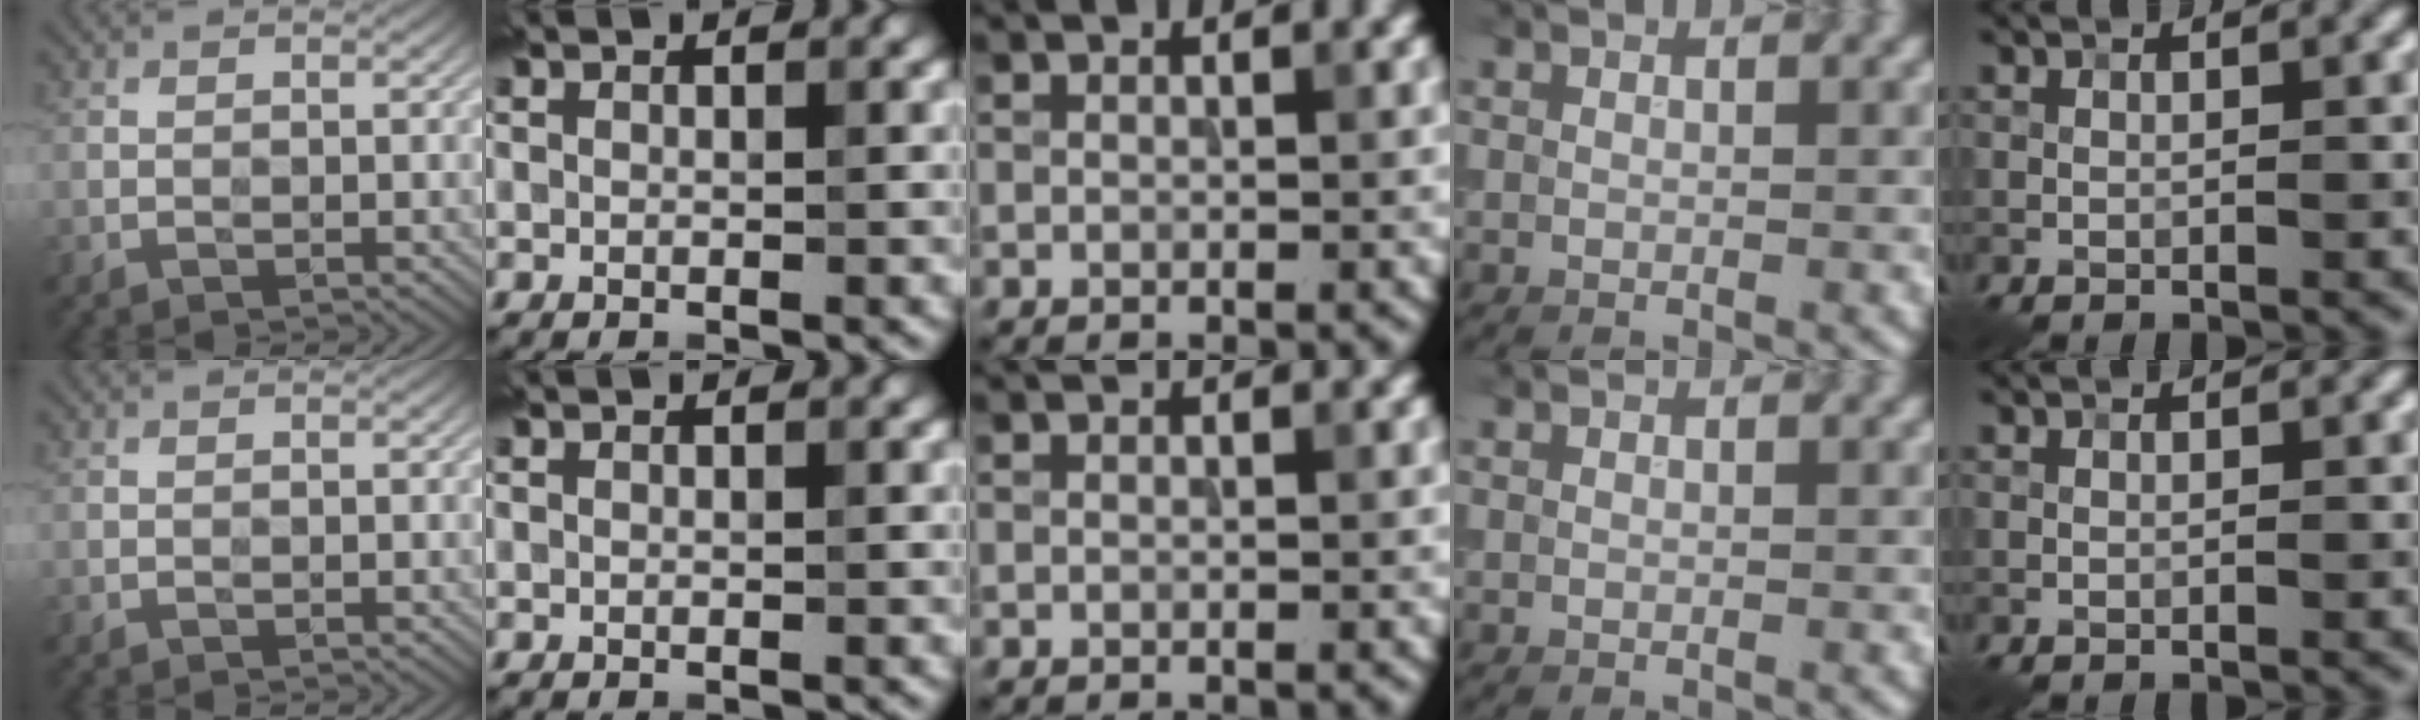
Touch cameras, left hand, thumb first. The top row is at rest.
{}